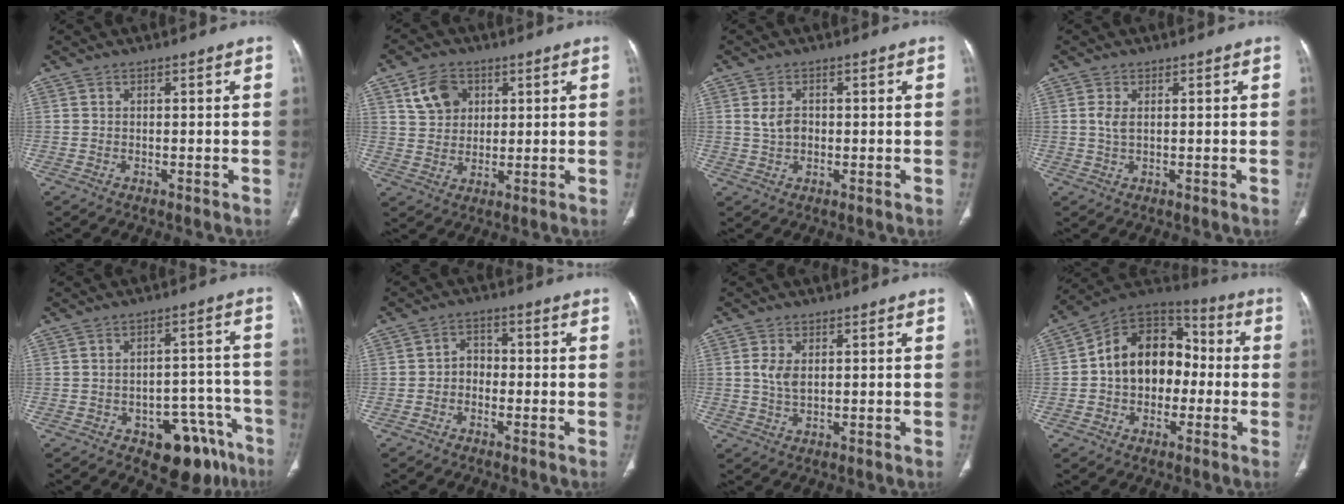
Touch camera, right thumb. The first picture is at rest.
{"total": 7.7, "force": [3.2, 5.9, 3.7], "torque": [-0.043, -0.008, 0.062]}
{"total": 3.4, "force": [0.4, 2.3, 2.4], "torque": [-0.042, 0.004, 0.009]}
{"total": 2.2, "force": [0.5, 1.0, 1.9], "torque": [-0.044, -0.002, 0.013]}
{"total": 13.0, "force": [-7.9, 7.3, 7.4], "torque": [-0.044, 0.064, -0.100]}
{"total": 3.4, "force": [-1.1, 2.8, 1.7], "torque": [-0.008, 0.020, -0.029]}
{"total": 3.6, "force": [0.8, 2.0, 2.9], "torque": [-0.057, -0.006, 0.019]}
{"total": 16.0, "force": [-0.8, 11.8, 10.8], "torque": [-0.131, 0.048, -0.025]}